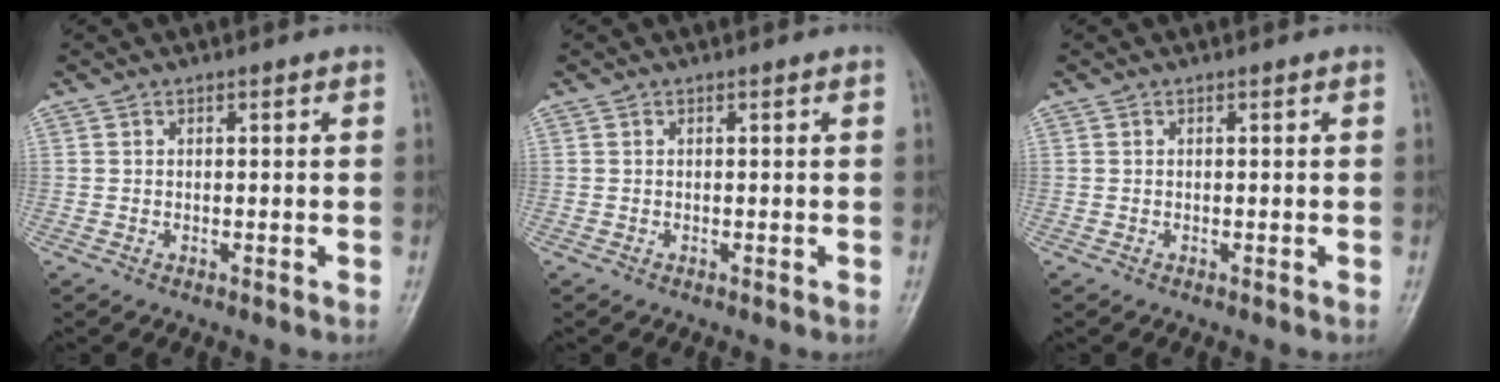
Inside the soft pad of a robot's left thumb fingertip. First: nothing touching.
{"total": 0.0}
{"total": 0.0}